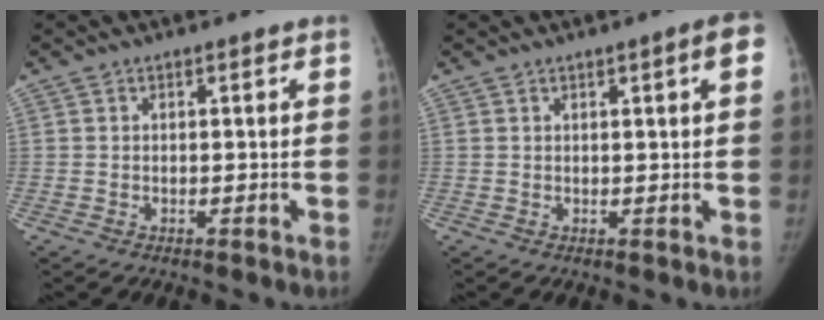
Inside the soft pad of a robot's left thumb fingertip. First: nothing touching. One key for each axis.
{"total": 3.2, "fx": 1.1, "fy": 0.6, "fz": 3.0, "tx": -0.031, "ty": 0.001, "tz": 0.013}